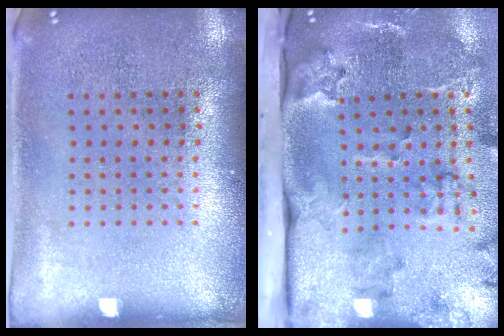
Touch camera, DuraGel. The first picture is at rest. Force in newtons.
{"total": 4.1, "press": 2.7, "slide": 3.0}